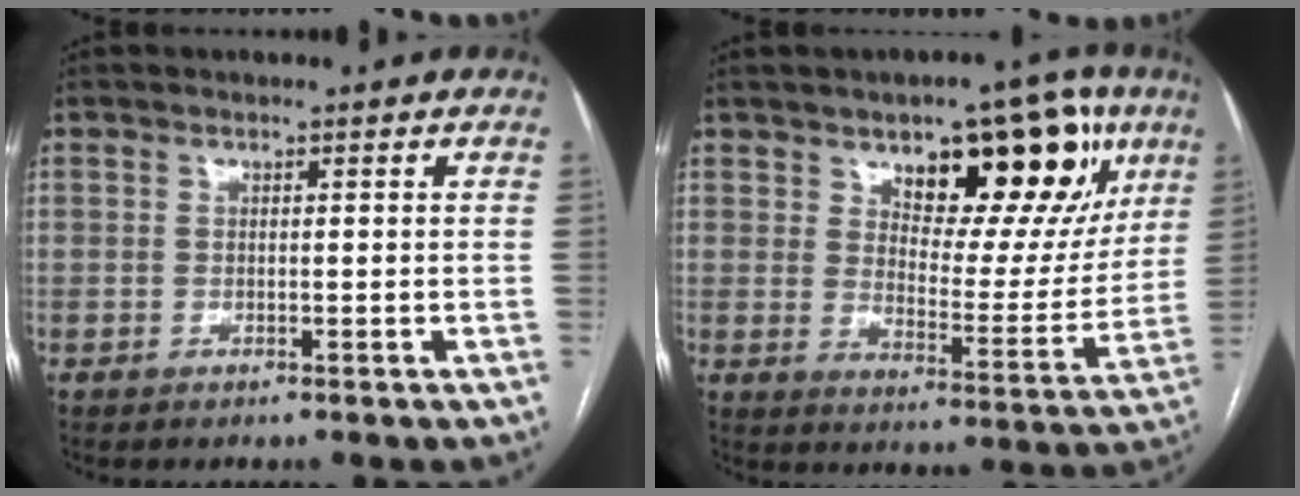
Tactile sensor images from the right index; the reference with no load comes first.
{"total": 18.0, "force": [9.3, 7.8, 13.3], "torque": [-0.156, 0.008, 0.137]}